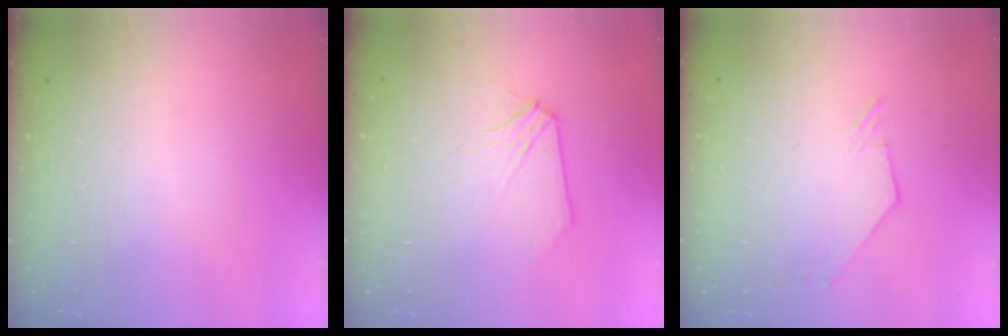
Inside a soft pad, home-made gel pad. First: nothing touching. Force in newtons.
{"total": 3.1, "press": 3.0, "slide": 0.6}
{"total": 1.8, "press": 1.8, "slide": 0.1}